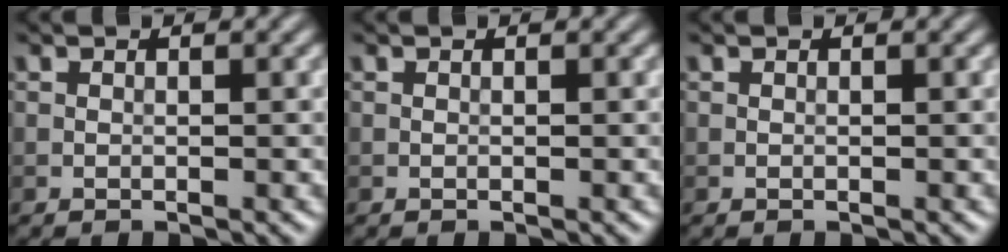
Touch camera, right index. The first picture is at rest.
{"total": 0.0}
{"total": 0.0}